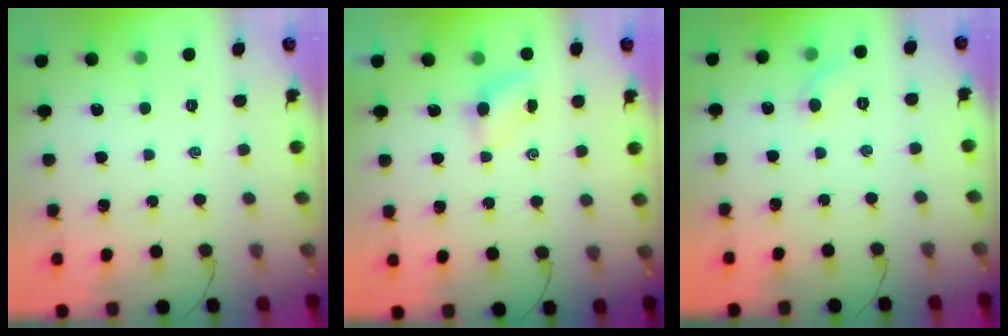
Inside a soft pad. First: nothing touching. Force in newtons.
{"total": 4.2, "press": 4.1, "slide": 0.8}
{"total": 5.0, "press": 4.8, "slide": 1.6}